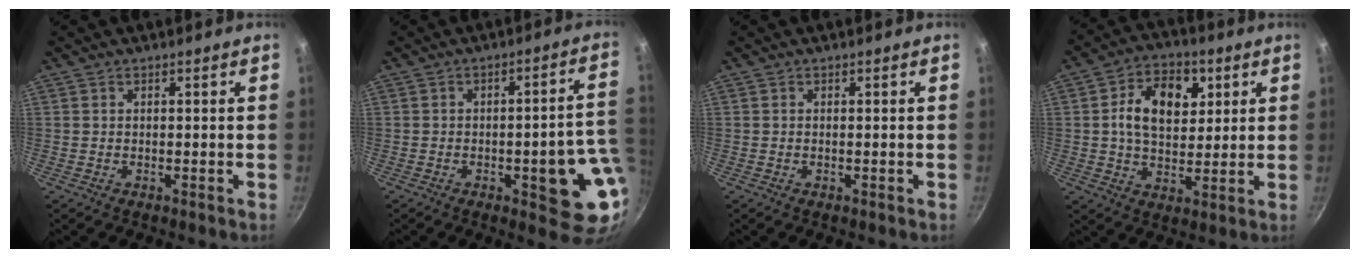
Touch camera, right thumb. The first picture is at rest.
{"total": 14.0, "force": [-3.0, 4.8, 12.9], "torque": [-0.109, 0.021, -0.038]}
{"total": 0.0}
{"total": 12.7, "force": [3.2, 8.7, 8.7], "torque": [-0.112, -0.003, 0.043]}